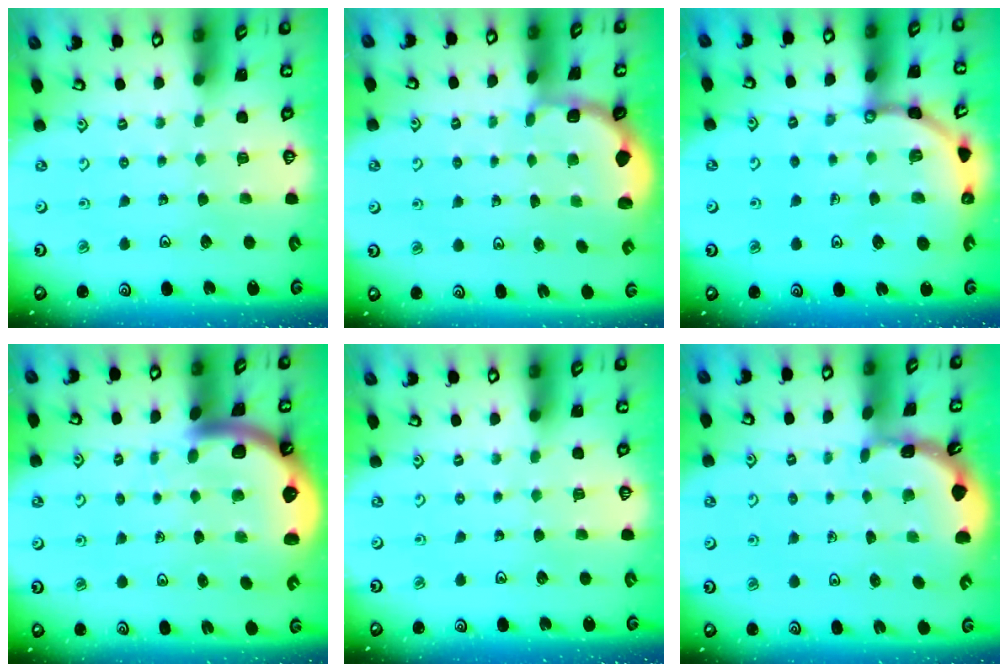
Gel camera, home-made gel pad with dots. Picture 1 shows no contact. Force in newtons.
{"total": 2.0, "press": 1.8, "slide": 0.8}
{"total": 9.8, "press": 9.7, "slide": 1.3}
{"total": 5.9, "press": 5.8, "slide": 0.7}
{"total": 0.0}
{"total": 1.6, "press": 1.6, "slide": 0.1}